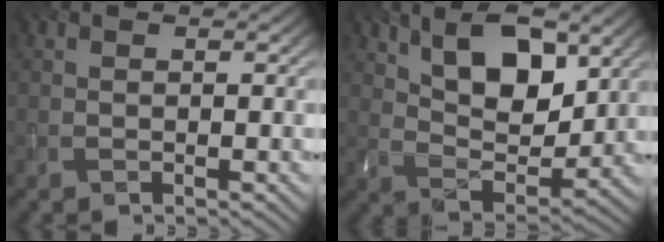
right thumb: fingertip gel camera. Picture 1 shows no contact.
{"total": 11.3, "force": [5.2, 5.6, 8.4], "torque": [-0.150, -0.002, 0.093]}